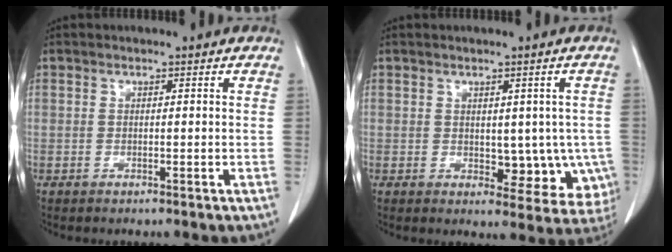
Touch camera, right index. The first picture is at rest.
{"total": 7.9, "force": [-1.0, 4.7, 6.3], "torque": [-0.048, 0.003, -0.002]}